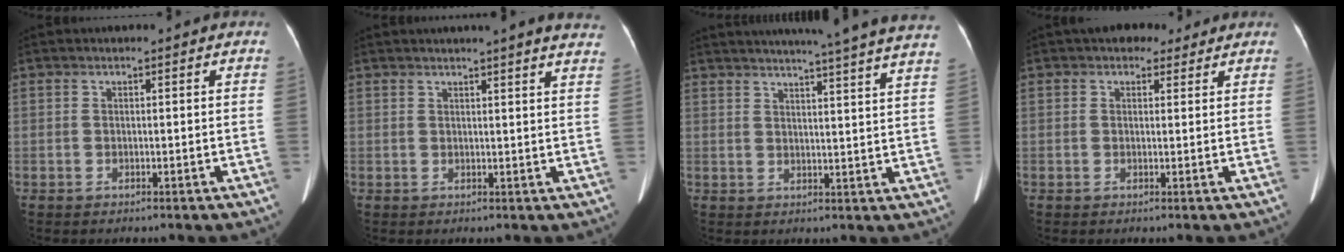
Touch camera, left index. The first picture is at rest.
{"total": 10.8, "force": [9.8, 0.2, 4.7], "torque": [-0.053, -0.007, 0.094]}
{"total": 23.4, "force": [21.0, -0.9, 10.4], "torque": [-0.157, -0.031, 0.251]}
{"total": 3.6, "force": [2.6, 2.3, 1.1], "torque": [-0.010, 0.013, 0.034]}